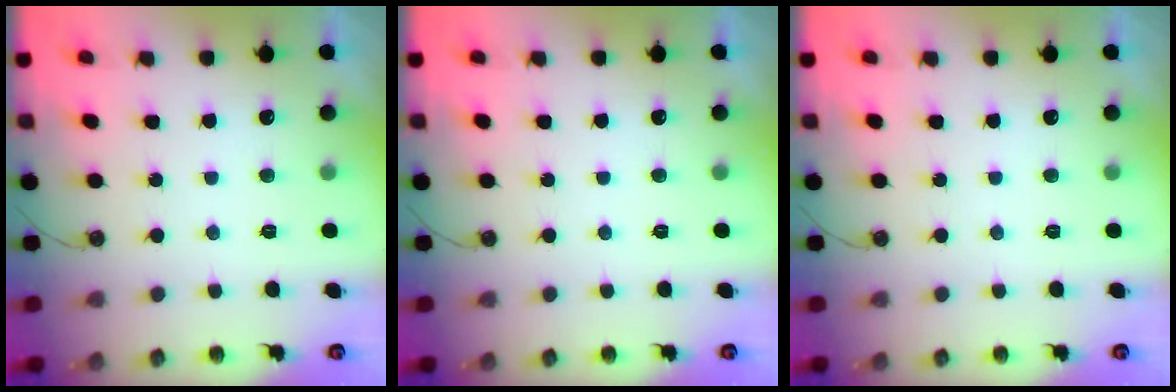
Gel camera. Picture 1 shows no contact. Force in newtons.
{"total": 0.0}
{"total": 0.0}